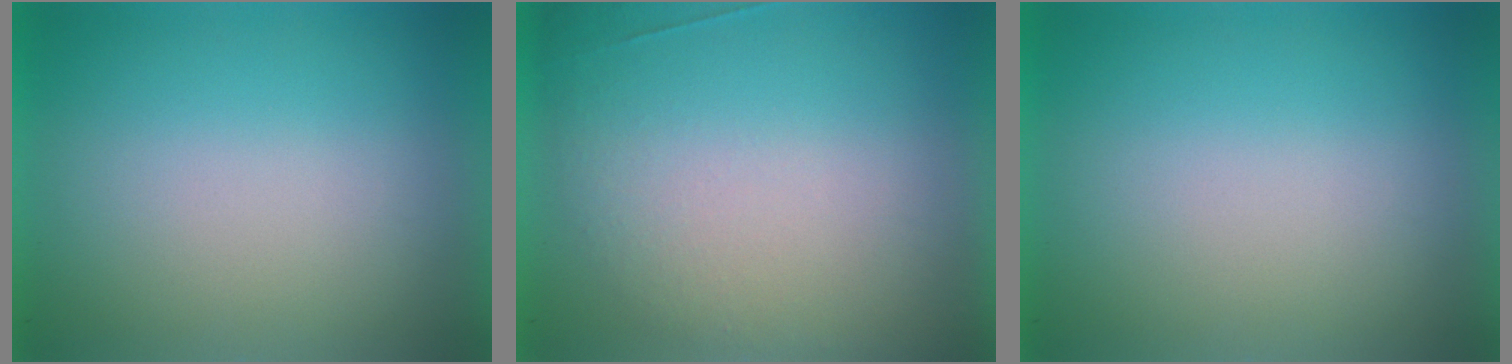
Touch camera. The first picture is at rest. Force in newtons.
{"total": 2.6}
{"total": 0.0}